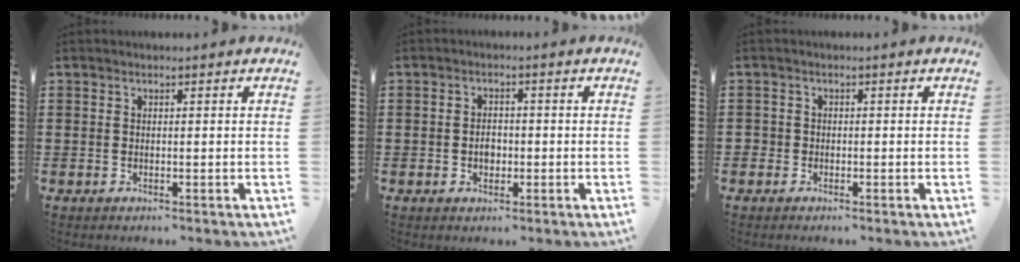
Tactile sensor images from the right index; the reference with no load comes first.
{"total": 2.3, "force": [-0.5, 1.6, 1.6], "torque": [-0.024, 0.001, -0.013]}
{"total": 1.2, "force": [-0.5, 1.1, 0.2], "torque": [-0.006, 0.003, -0.013]}